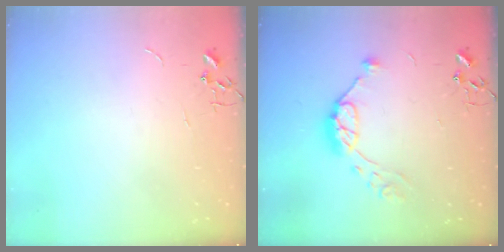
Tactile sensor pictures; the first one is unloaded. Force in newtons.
{"total": 11.1, "press": 11.1, "slide": 1.0}